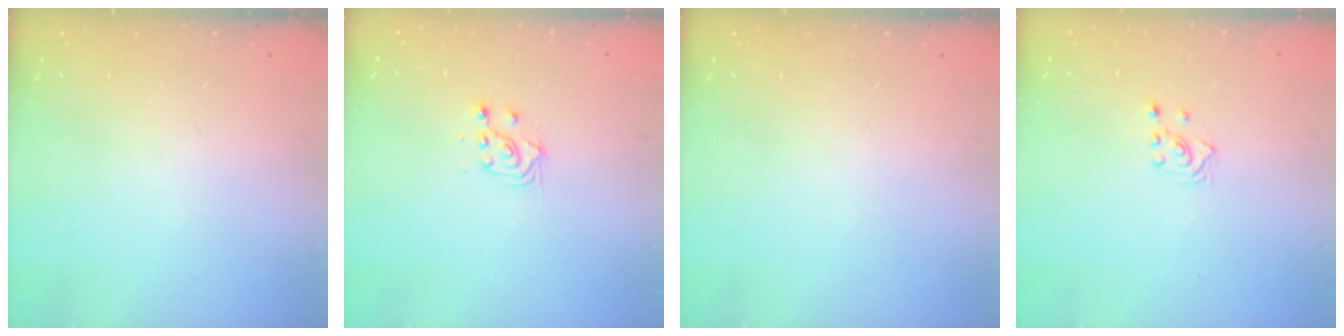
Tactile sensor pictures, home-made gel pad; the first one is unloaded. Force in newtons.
{"total": 4.6, "press": 4.5, "slide": 0.6}
{"total": 0.0}
{"total": 2.6, "press": 2.4, "slide": 0.9}